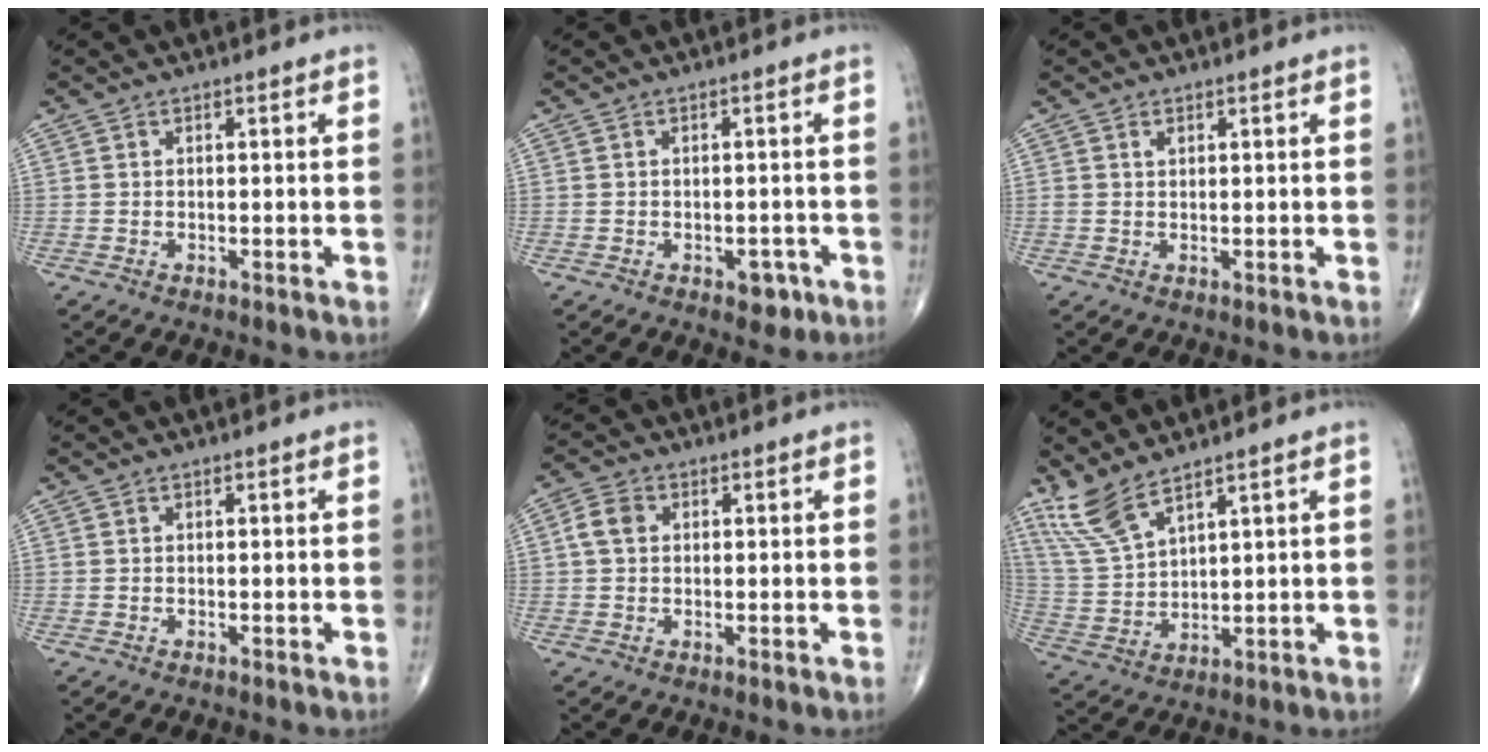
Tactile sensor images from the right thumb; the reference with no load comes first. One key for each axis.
{"total": 3.0, "fx": -1.5, "fy": 1.8, "fz": 1.9, "tx": -0.003, "ty": 0.006, "tz": -0.016}
{"total": 1.0, "fx": 0.5, "fy": 0.6, "fz": 0.6, "tx": -0.008, "ty": 0.000, "tz": 0.010}
{"total": 0.0}
{"total": 3.7, "fx": 0.6, "fy": 2.9, "fz": 2.3, "tx": -0.046, "ty": 0.010, "tz": 0.008}
{"total": 8.3, "fx": 6.4, "fy": 2.0, "fz": 4.8, "tx": -0.113, "ty": -0.032, "tz": 0.151}